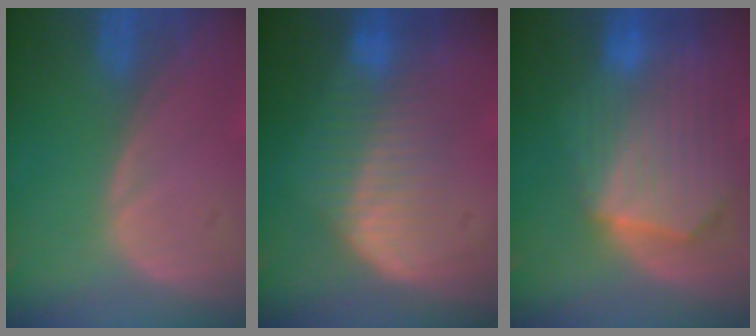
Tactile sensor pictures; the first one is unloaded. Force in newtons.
{"total": 7.1, "press": 6.5, "slide": 2.8}
{"total": 10.4, "press": 9.1, "slide": 5.1}